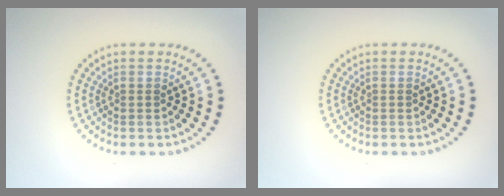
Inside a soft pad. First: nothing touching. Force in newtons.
{"total": 0.0}